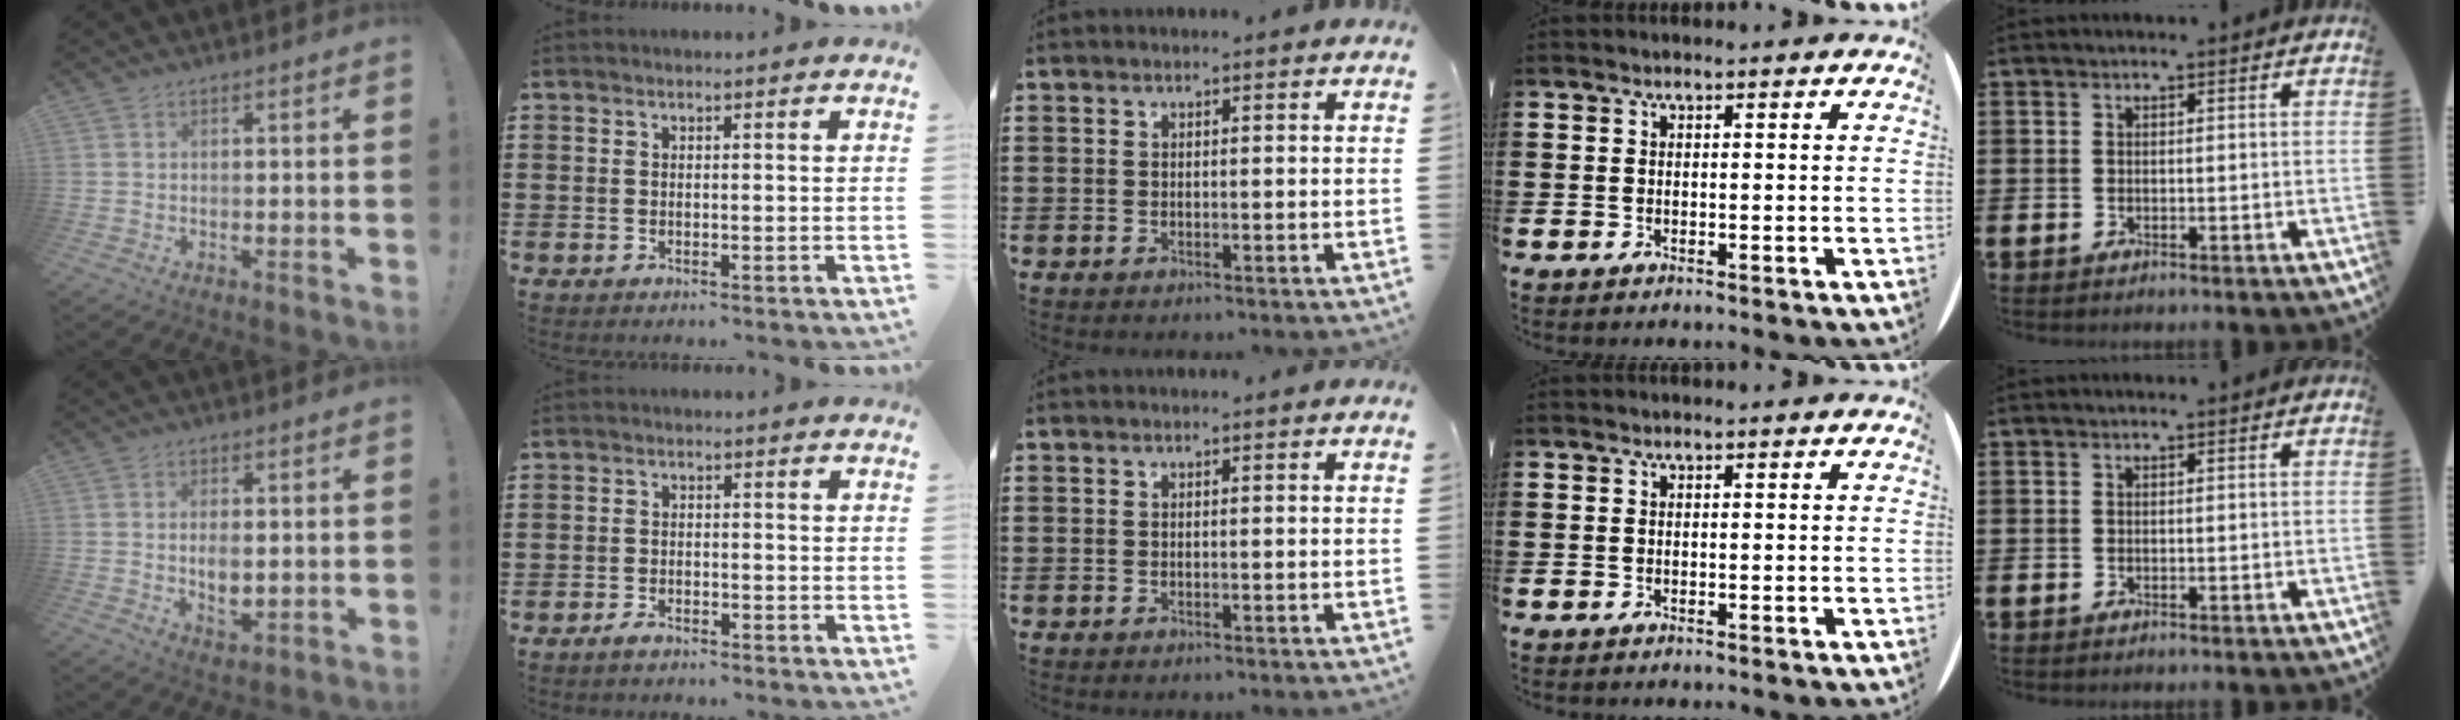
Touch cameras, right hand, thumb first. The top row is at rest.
{"thumb": {"total": 4.9, "force": [0.3, 2.8, 4.0], "torque": [-0.051, -0.005, 0.001]}, "index": {"total": 1.6, "force": [-1.4, 0.5, 0.5], "torque": [-0.013, 0.002, -0.029]}}